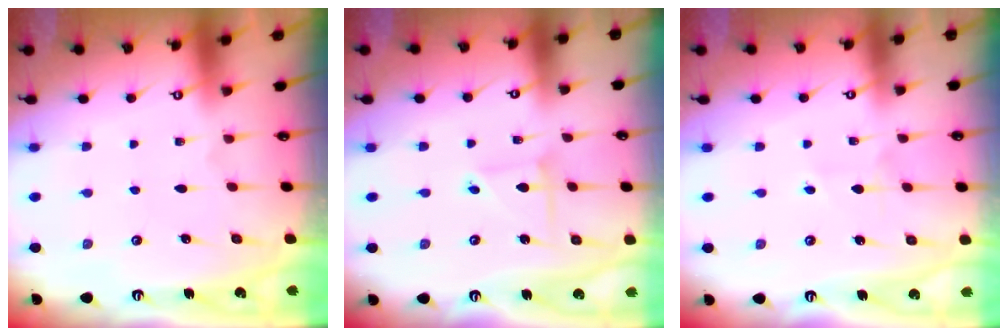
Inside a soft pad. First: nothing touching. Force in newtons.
{"total": 2.8, "press": 2.8, "slide": 0.3}
{"total": 2.7, "press": 2.6, "slide": 0.3}